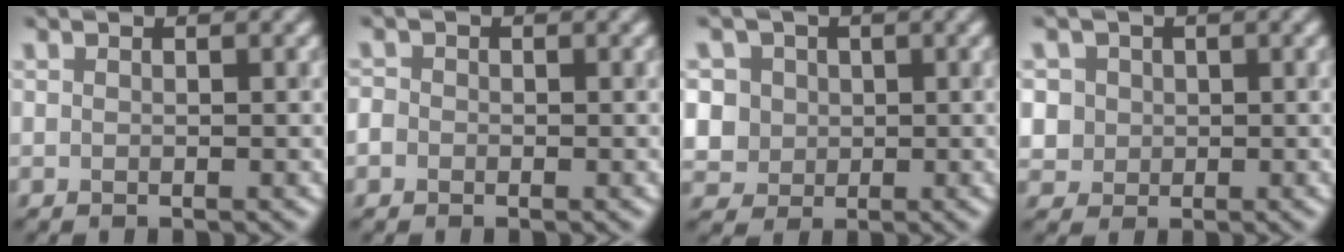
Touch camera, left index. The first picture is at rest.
{"total": 1.2, "force": [-0.3, 1.1, 0.3], "torque": [-0.004, -0.004, -0.010]}
{"total": 5.7, "force": [1.7, 5.0, 2.0], "torque": [-0.041, 0.019, 0.015]}
{"total": 3.8, "force": [1.1, 3.4, 1.3], "torque": [-0.020, 0.017, 0.014]}